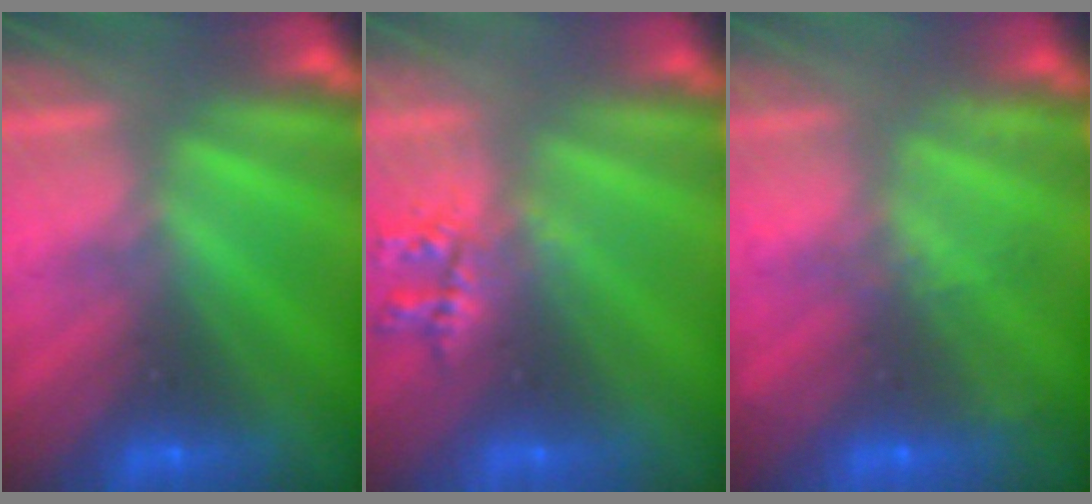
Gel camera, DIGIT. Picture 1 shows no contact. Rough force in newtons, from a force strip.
{"total": 2.2}
{"total": 2.3}